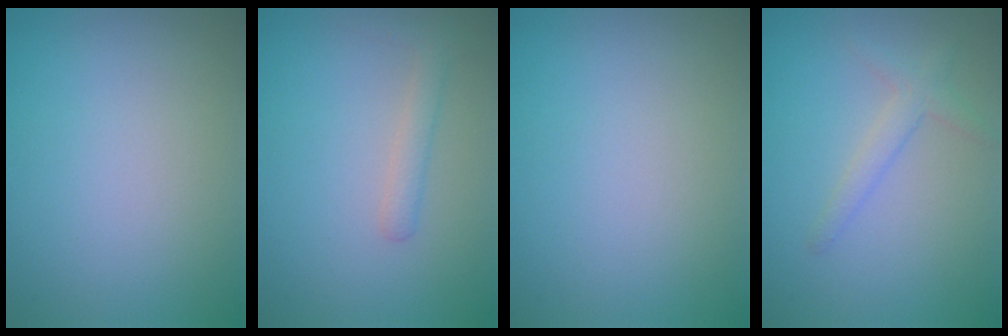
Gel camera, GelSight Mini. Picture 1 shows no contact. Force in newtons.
{"total": 1.6, "press": 1.6, "slide": 0.1}
{"total": 0.0}
{"total": 1.9, "press": 1.9, "slide": 0.1}